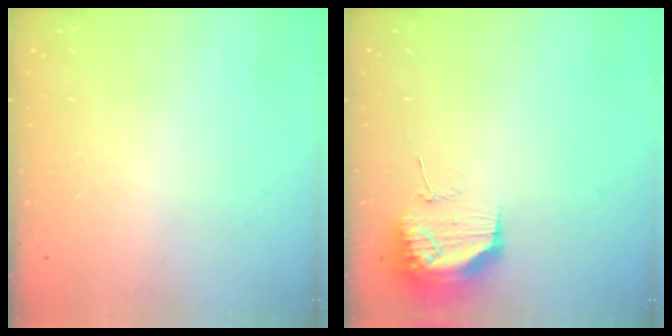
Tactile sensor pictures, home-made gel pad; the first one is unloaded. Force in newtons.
{"total": 17.9, "press": 13.8, "slide": 11.4}